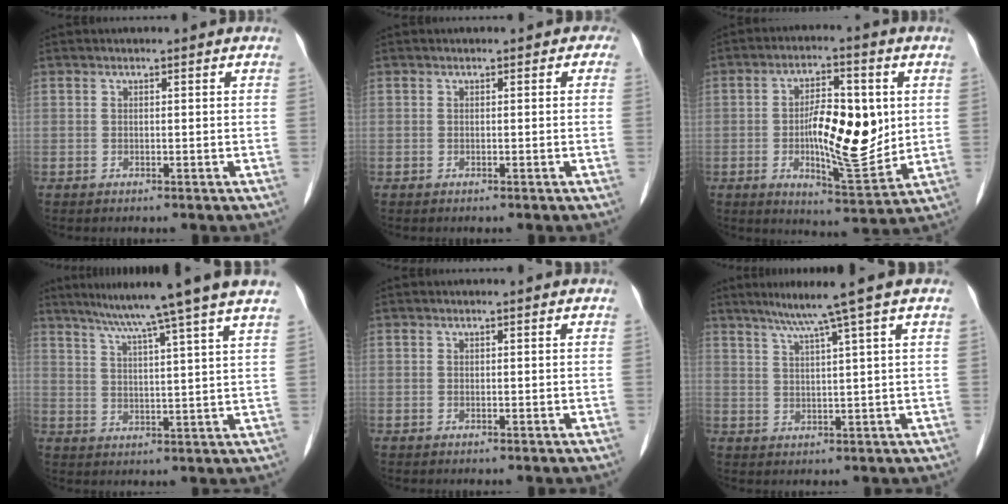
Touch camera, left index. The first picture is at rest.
{"total": 0.7, "force": [-0.3, 0.6, 0.0], "torque": [0.010, 0.009, -0.012]}
{"total": 12.1, "force": [0.4, 4.0, 11.4], "torque": [-0.197, -0.002, 0.009]}
{"total": 13.5, "force": [10.9, -2.4, 7.6], "torque": [-0.120, -0.001, 0.143]}
{"total": 0.0}
{"total": 6.5, "force": [4.5, -1.9, 4.3], "torque": [-0.070, 0.011, 0.076]}